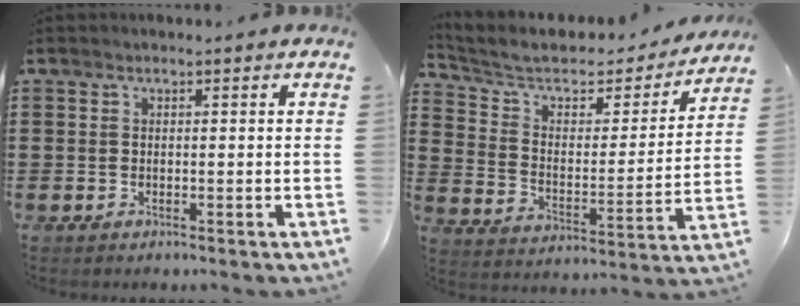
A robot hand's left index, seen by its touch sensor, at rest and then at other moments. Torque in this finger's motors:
{"motor_torque": [2.14, 0.00, 0.61, 0.14]}